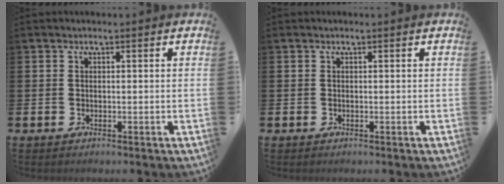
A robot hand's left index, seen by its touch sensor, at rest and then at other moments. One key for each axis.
{"total": 0.0}